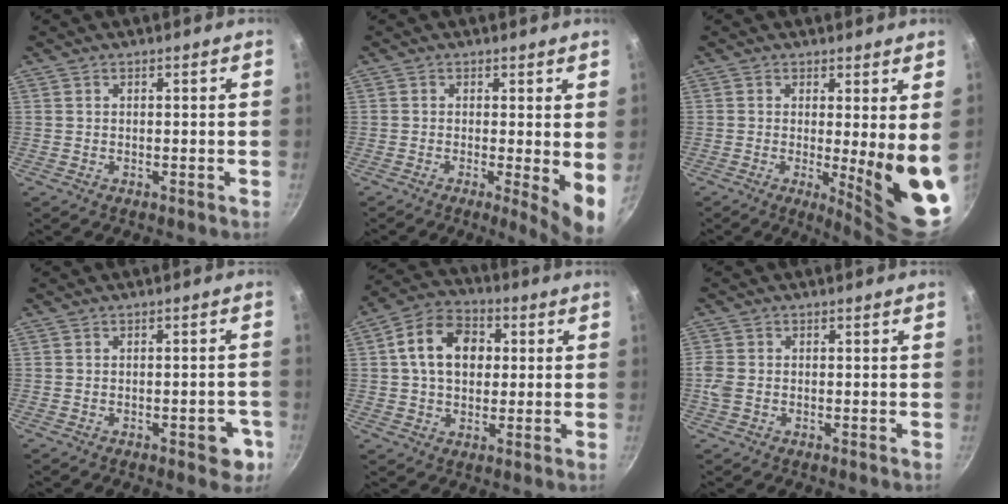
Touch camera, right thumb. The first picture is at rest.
{"total": 6.1, "force": [-0.2, 1.2, 6.0], "torque": [-0.080, -0.018, -0.003]}
{"total": 11.3, "force": [0.2, 1.9, 11.2], "torque": [-0.135, -0.040, 0.006]}
{"total": 5.0, "force": [-2.1, 2.3, 3.9], "torque": [-0.029, 0.013, -0.023]}
{"total": 12.5, "force": [2.0, 9.1, 8.3], "torque": [-0.114, 0.018, 0.018]}
{"total": 2.8, "force": [-0.5, 2.1, 1.8], "torque": [-0.041, 0.001, -0.013]}